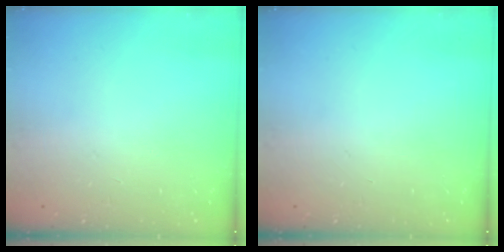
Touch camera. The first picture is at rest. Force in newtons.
{"total": 0.0}